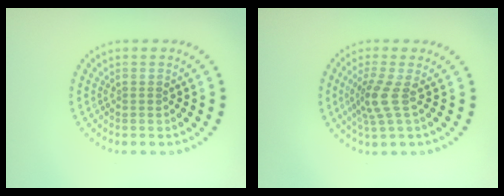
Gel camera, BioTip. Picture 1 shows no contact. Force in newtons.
{"total": 2.7, "press": 1.9, "slide": 1.9}